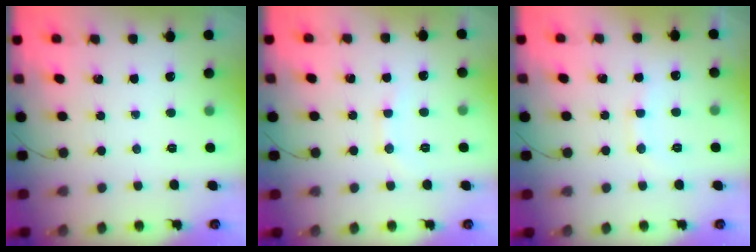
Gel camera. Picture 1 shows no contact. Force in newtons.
{"total": 5.9, "press": 5.7, "slide": 1.6}
{"total": 7.8, "press": 7.7, "slide": 1.2}